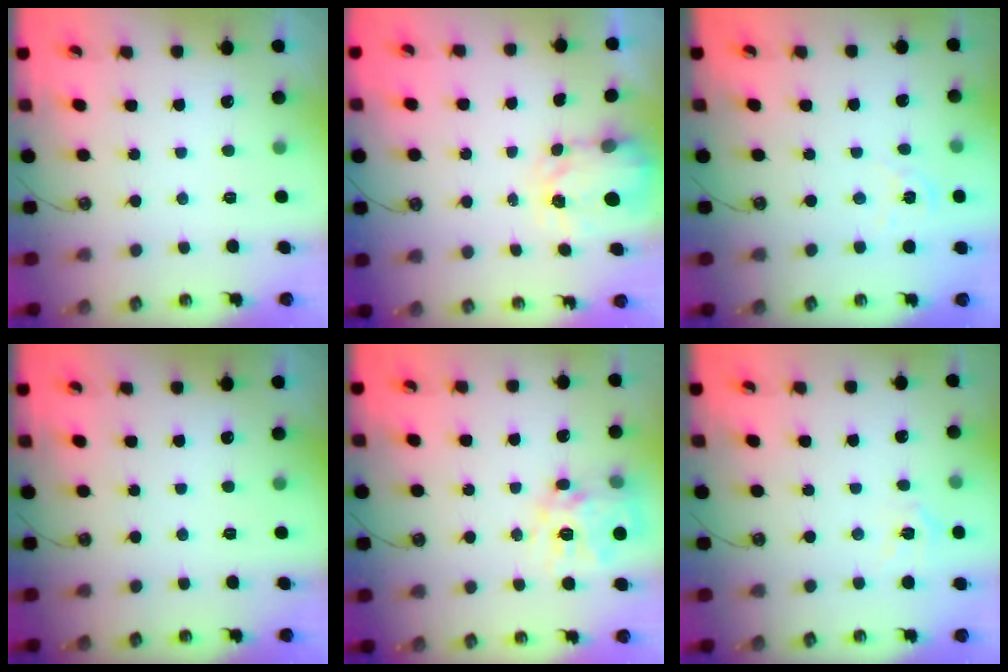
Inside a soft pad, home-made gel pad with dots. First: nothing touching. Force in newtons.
{"total": 3.6, "press": 3.5, "slide": 0.4}
{"total": 2.1, "press": 2.1, "slide": 0.2}
{"total": 0.0}
{"total": 14.0, "press": 14.0, "slide": 1.2}
{"total": 6.4, "press": 6.3, "slide": 0.6}